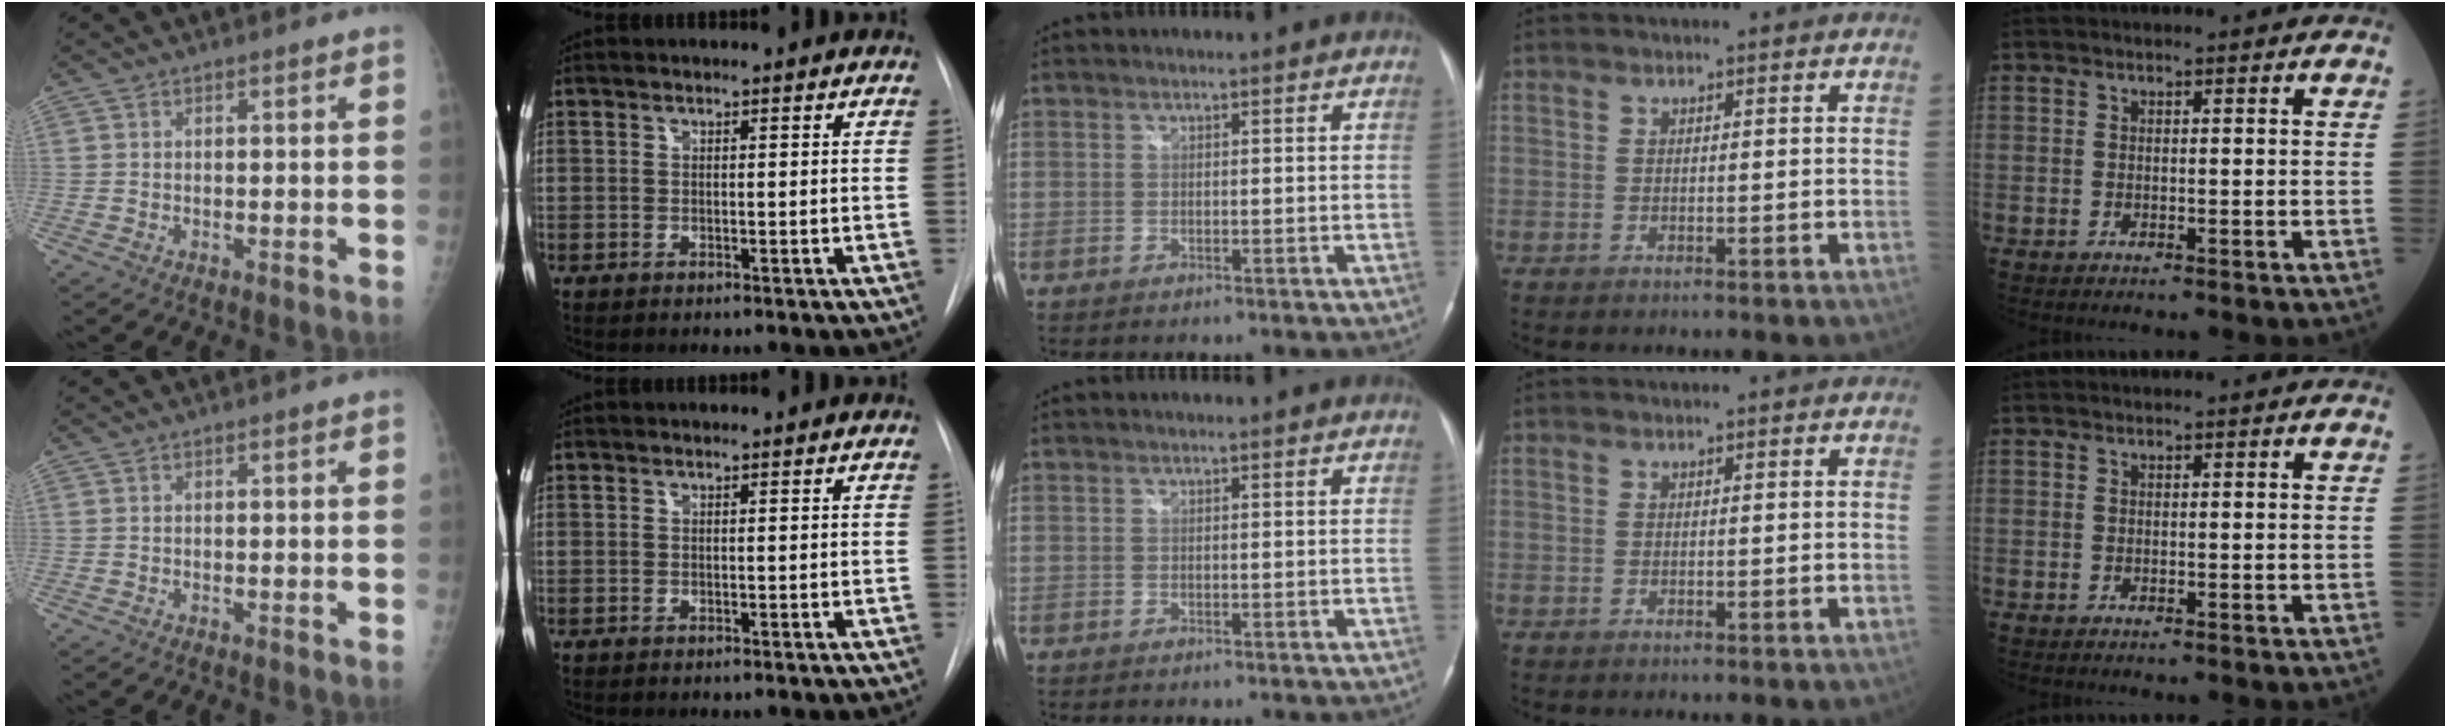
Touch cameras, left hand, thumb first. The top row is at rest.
{}